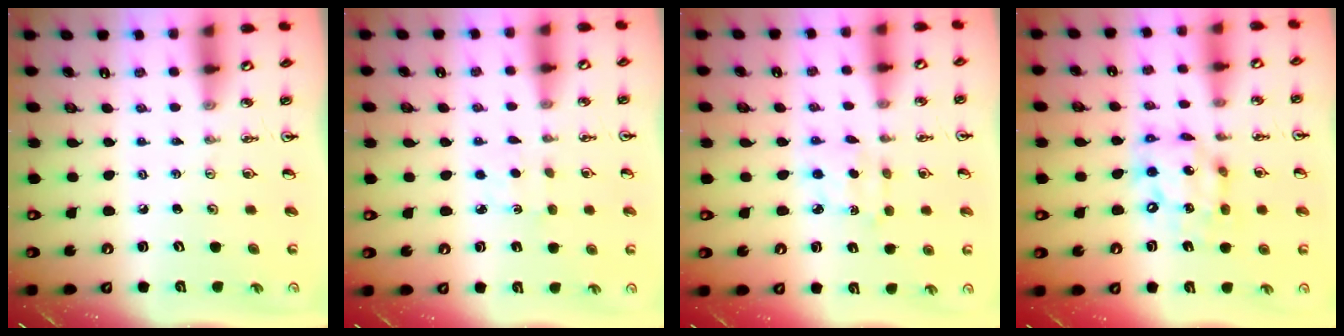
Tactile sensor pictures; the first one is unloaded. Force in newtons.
{"total": 2.8, "press": 2.8, "slide": 0.4}
{"total": 2.8, "press": 2.8, "slide": 0.4}
{"total": 14.1, "press": 14.1, "slide": 1.0}